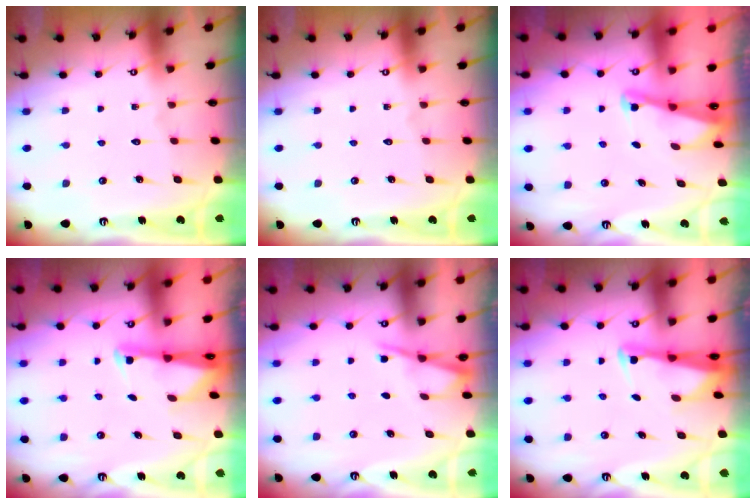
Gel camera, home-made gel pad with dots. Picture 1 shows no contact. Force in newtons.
{"total": 0.0}
{"total": 2.1, "press": 2.0, "slide": 0.3}
{"total": 1.8, "press": 1.7, "slide": 0.4}
{"total": 2.3, "press": 2.2, "slide": 0.4}
{"total": 2.6, "press": 2.5, "slide": 0.6}